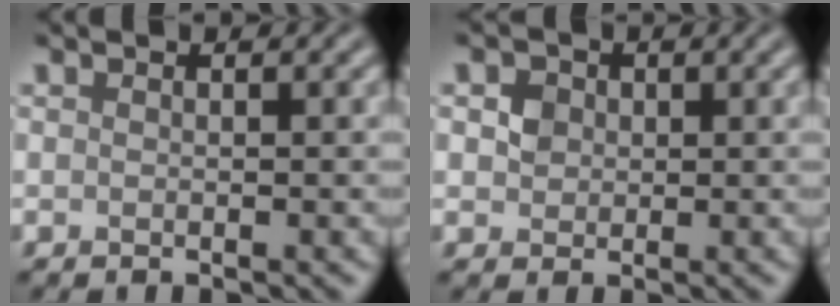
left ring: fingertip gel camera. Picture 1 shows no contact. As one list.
[{"total": 2.3, "force": [0.7, 1.9, 0.9], "torque": [-0.018, 0.005, 0.015]}]